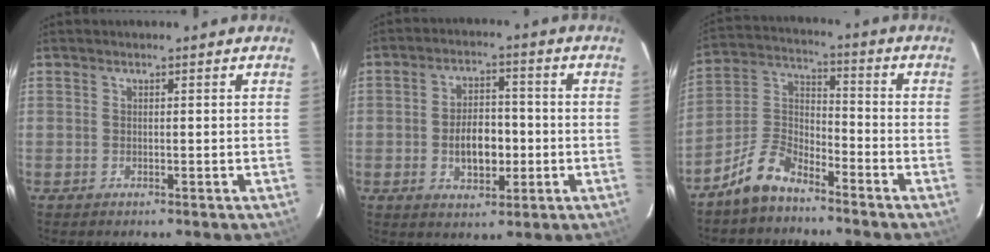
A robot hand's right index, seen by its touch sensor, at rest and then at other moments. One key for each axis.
{"total": 8.1, "fx": -1.6, "fy": 4.7, "fz": 6.3, "tx": -0.120, "ty": 0.010, "tz": -0.018}
{"total": 9.0, "fx": -6.7, "fy": 3.9, "fz": 4.6, "tx": -0.116, "ty": 0.026, "tz": -0.137}